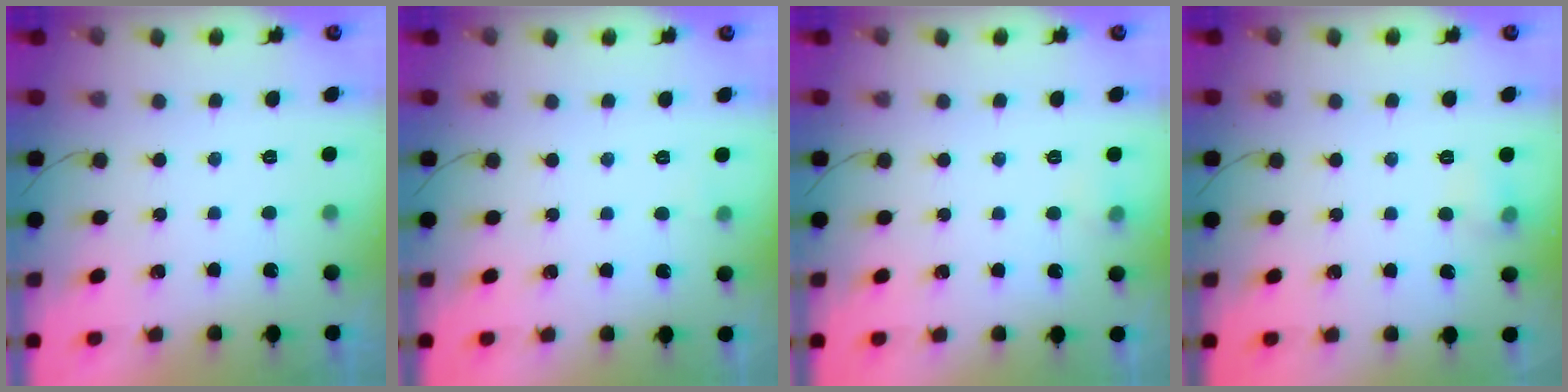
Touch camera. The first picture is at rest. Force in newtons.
{"total": 2.4, "press": 2.2, "slide": 0.9}
{"total": 8.0, "press": 4.0, "slide": 7.0}
{"total": 5.5, "press": 5.4, "slide": 1.2}